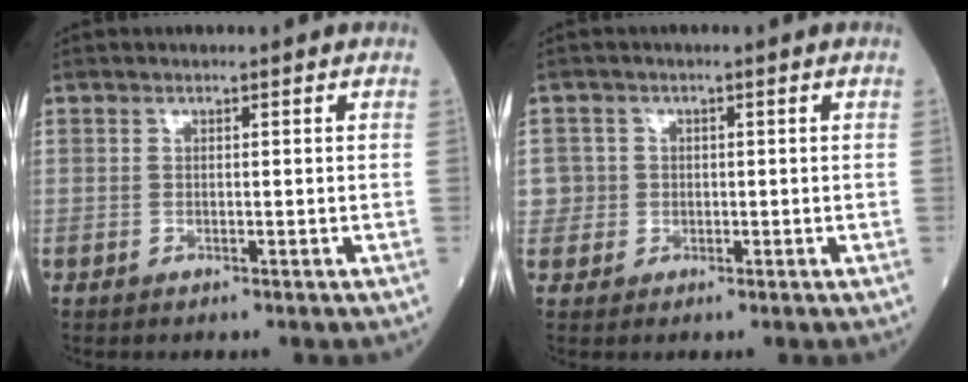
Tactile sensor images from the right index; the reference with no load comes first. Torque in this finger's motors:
{"motor_torque": [-0.09, -0.02, -0.03, 0.02]}